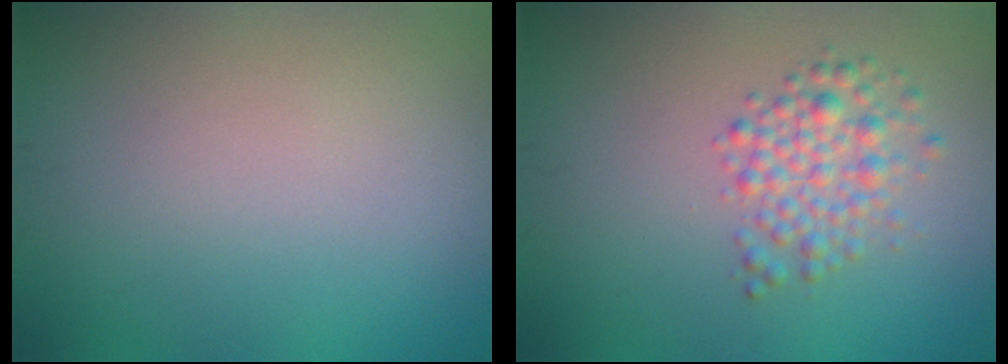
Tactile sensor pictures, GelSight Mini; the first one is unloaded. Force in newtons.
{"total": 2.9, "press": 2.9, "slide": 0.1}